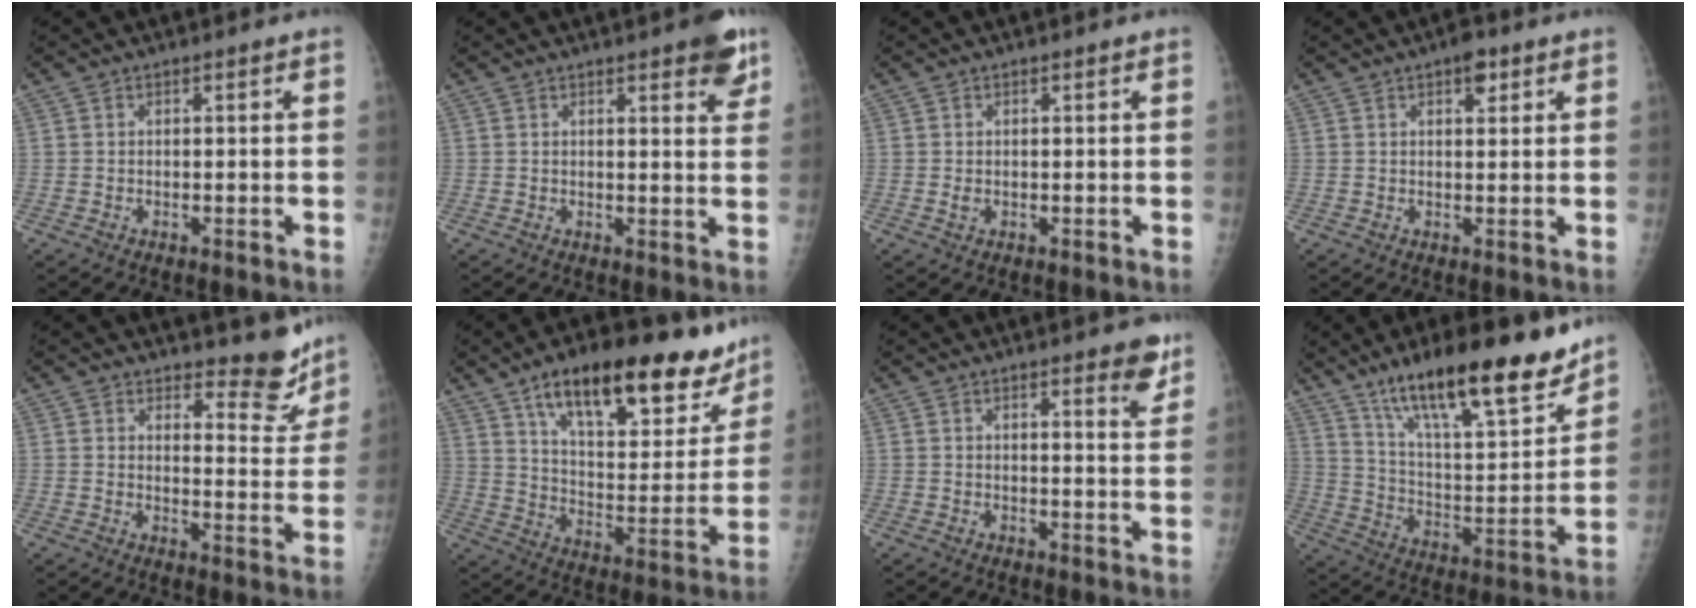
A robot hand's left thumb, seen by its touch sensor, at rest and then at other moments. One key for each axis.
{"total": 6.6, "fx": 4.0, "fy": 1.9, "fz": 4.9, "tx": -0.044, "ty": -0.017, "tz": 0.046}
{"total": 1.0, "fx": 0.2, "fy": 0.7, "fz": 0.6, "tx": -0.008, "ty": -0.001, "tz": 0.006}
{"total": 3.6, "fx": 2.1, "fy": 1.6, "fz": 2.4, "tx": -0.021, "ty": -0.006, "tz": 0.026}
{"total": 8.4, "fx": 7.5, "fy": 3.1, "fz": 2.0, "tx": 0.009, "ty": -0.074, "tz": 0.091}
{"total": 26.9, "fx": 17.7, "fy": 10.5, "fz": 17.3, "tx": -0.209, "ty": -0.053, "tz": 0.271}
{"total": 5.1, "fx": 3.5, "fy": 1.2, "fz": 3.5, "tx": -0.031, "ty": -0.020, "tz": 0.040}
{"total": 24.6, "fx": 17.3, "fy": 6.3, "fz": 16.2, "tx": -0.229, "ty": -0.073, "tz": 0.291}